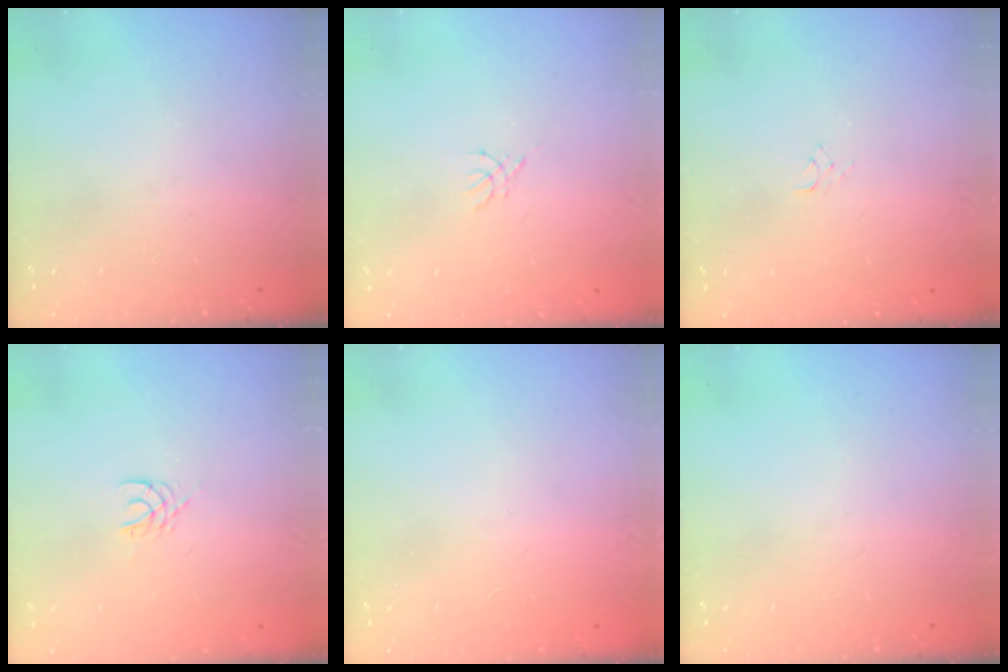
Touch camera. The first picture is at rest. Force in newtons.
{"total": 1.4, "press": 1.4, "slide": 0.3}
{"total": 2.9, "press": 2.9, "slide": 0.3}
{"total": 2.5, "press": 2.5, "slide": 0.4}
{"total": 0.8, "press": 0.8, "slide": 0.2}
{"total": 0.0}